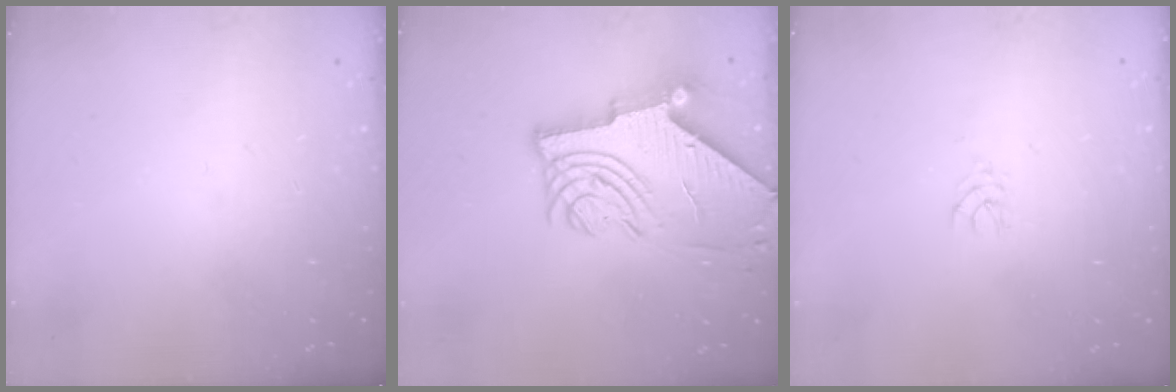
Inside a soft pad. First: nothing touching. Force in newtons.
{"total": 10.9, "press": 10.8, "slide": 1.2}
{"total": 2.5, "press": 2.4, "slide": 0.4}